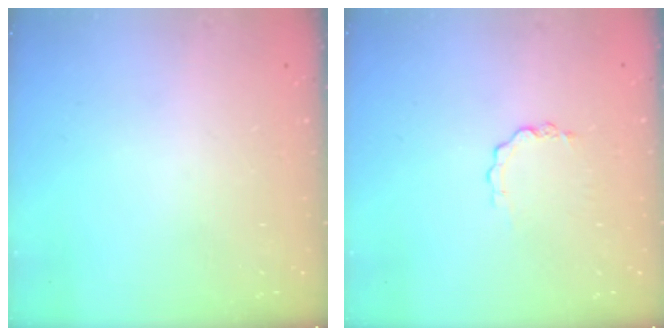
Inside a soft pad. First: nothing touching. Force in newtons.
{"total": 2.9, "press": 2.9, "slide": 0.2}